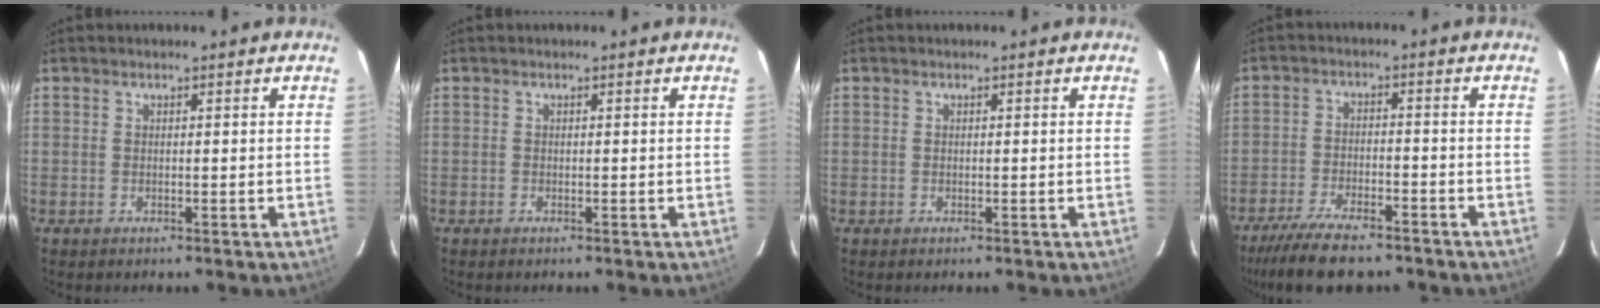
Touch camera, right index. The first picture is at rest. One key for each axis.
{"total": 0.0}
{"total": 0.0}
{"total": 12.3, "fx": -10.1, "fy": 3.5, "fz": 6.1, "tx": -0.143, "ty": -0.021, "tz": -0.170}